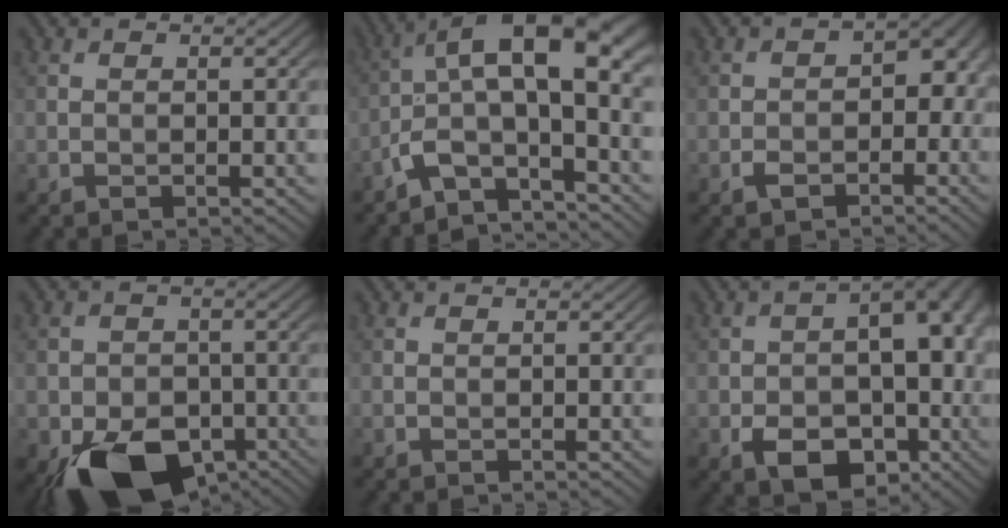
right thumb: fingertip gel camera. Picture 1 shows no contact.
{"total": 11.7, "force": [-2.0, 3.9, 10.9], "torque": [-0.190, 0.020, -0.049]}
{"total": 5.9, "force": [-2.0, 3.9, 3.9], "torque": [-0.050, -0.011, -0.038]}
{"total": 12.4, "force": [-6.5, 8.0, 6.9], "torque": [-0.114, -0.045, -0.099]}
{"total": 0.0}
{"total": 12.0, "force": [-3.0, 7.9, 8.6], "torque": [-0.114, -0.022, -0.041]}